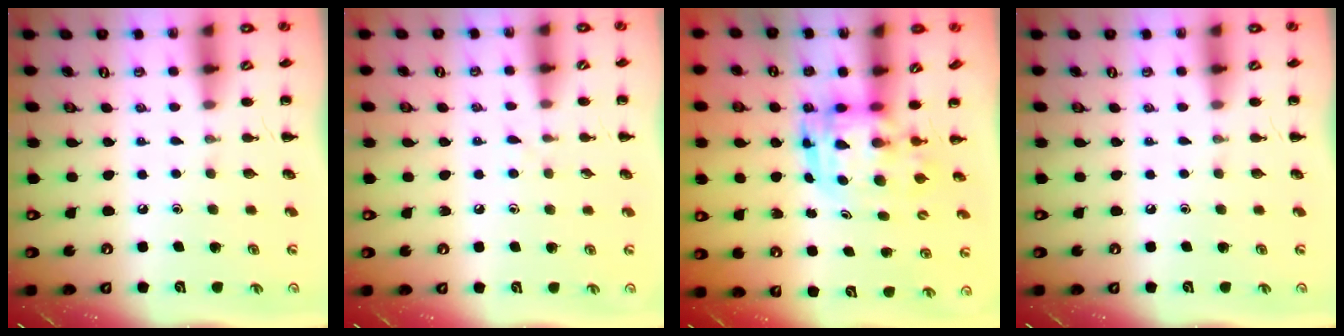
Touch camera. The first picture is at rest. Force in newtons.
{"total": 3.9, "press": 3.5, "slide": 1.7}
{"total": 3.5, "press": 3.4, "slide": 0.7}
{"total": 0.0}